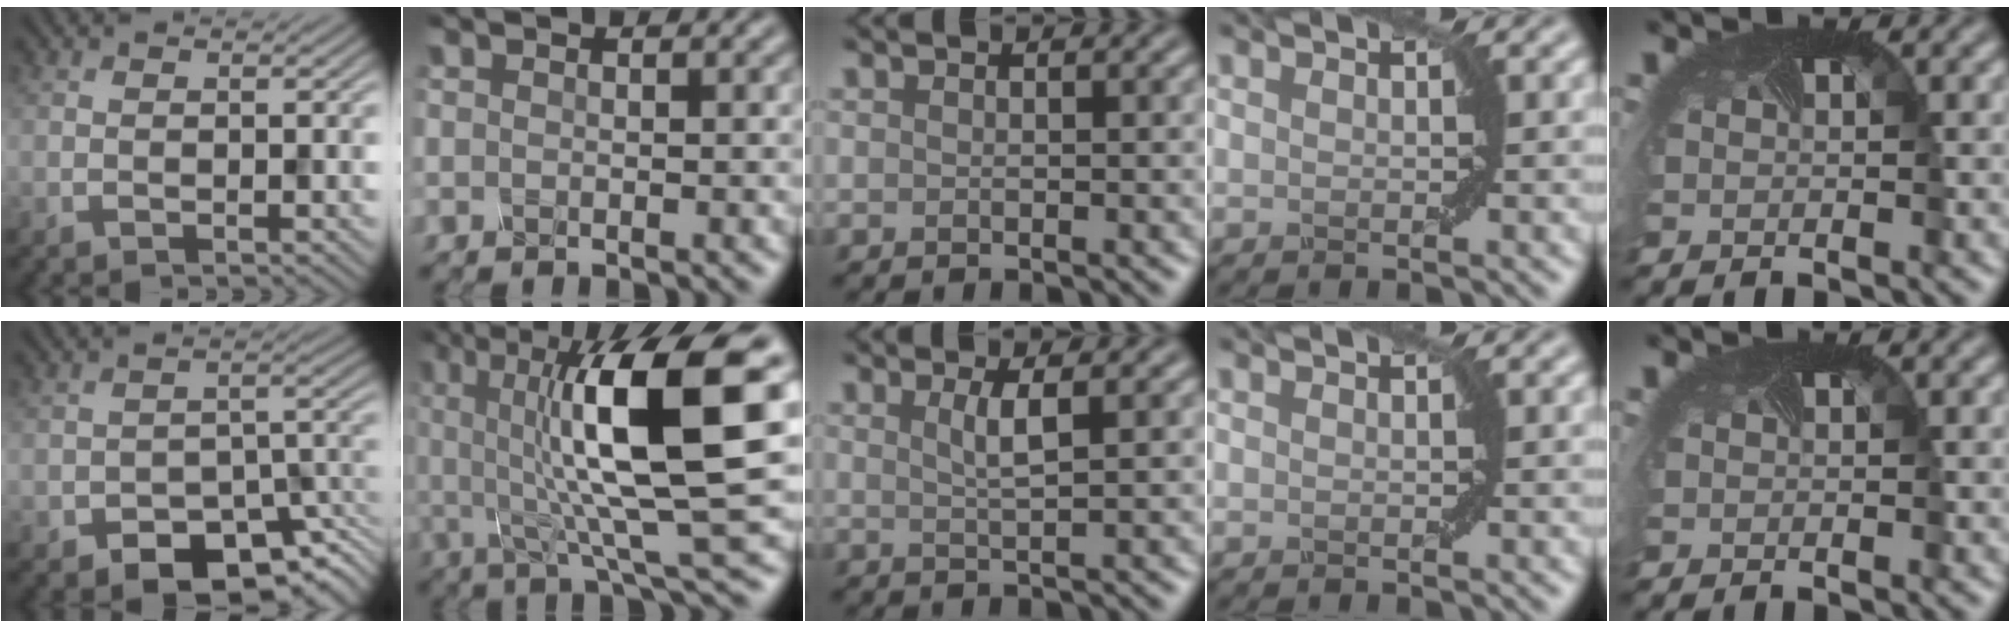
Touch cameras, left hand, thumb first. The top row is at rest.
{"thumb": {"total": 9.2, "force": [-5.8, 4.9, 5.1], "torque": [-0.066, -0.020, -0.096]}, "index": {"total": 13.5, "force": [2.5, 3.2, 12.9], "torque": [-0.212, 0.009, 0.043]}, "middle": {"total": 2.2, "force": [0.8, 0.6, 2.0], "torque": [-0.033, 0.000, 0.009]}}